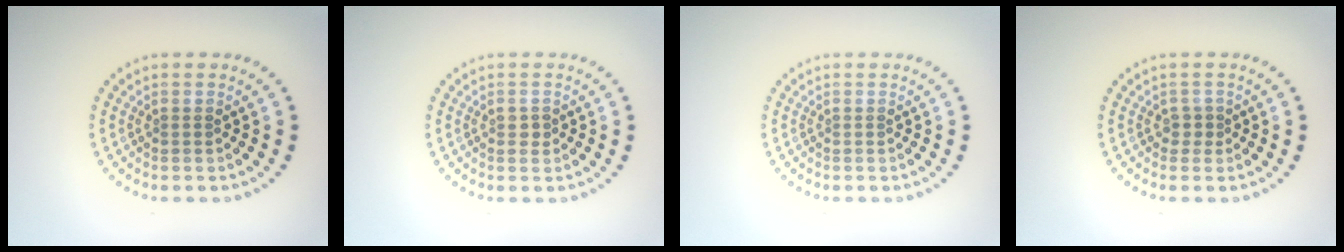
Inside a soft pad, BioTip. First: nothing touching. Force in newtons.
{"total": 1.0, "press": 1.0, "slide": 0.2}
{"total": 0.0}
{"total": 1.1, "press": 0.9, "slide": 0.6}